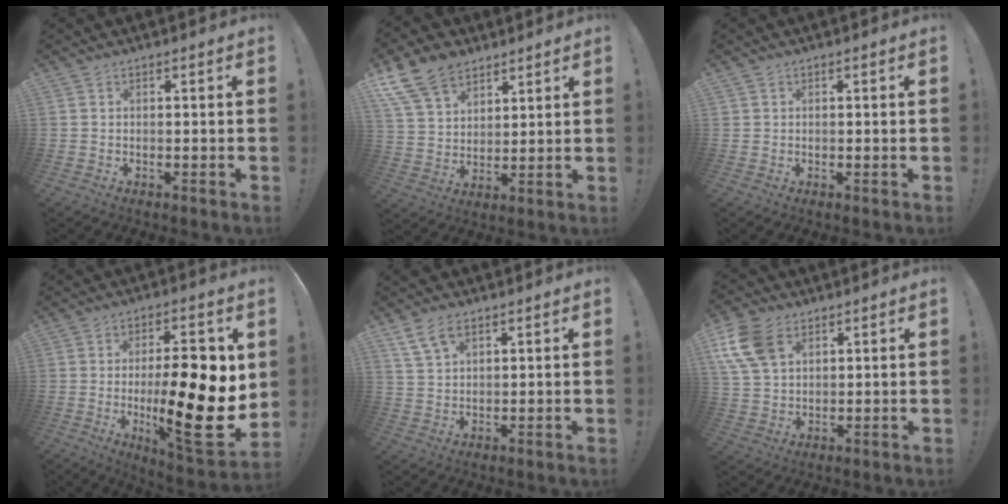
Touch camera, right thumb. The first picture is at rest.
{"total": 14.2, "force": [9.4, 8.9, 5.9], "torque": [-0.107, -0.051, 0.180]}
{"total": 0.7, "force": [0.2, 0.7, -0.1], "torque": [-0.003, 0.003, 0.005]}
{"total": 22.5, "force": [-0.6, 6.0, 21.6], "torque": [-0.333, -0.019, -0.009]}
{"total": 7.4, "force": [4.3, 4.1, 4.4], "torque": [-0.084, -0.006, 0.085]}
{"total": 13.0, "force": [5.5, 8.9, 7.7], "torque": [-0.154, -0.011, 0.110]}